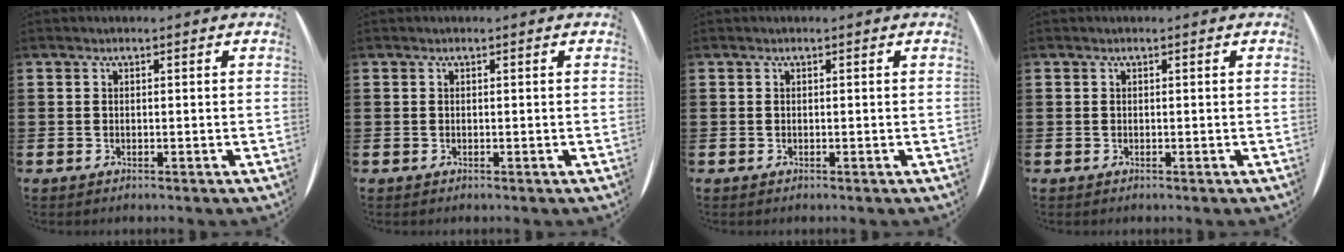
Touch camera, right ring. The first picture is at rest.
{"total": 0.0}
{"total": 0.0}
{"total": 0.0}